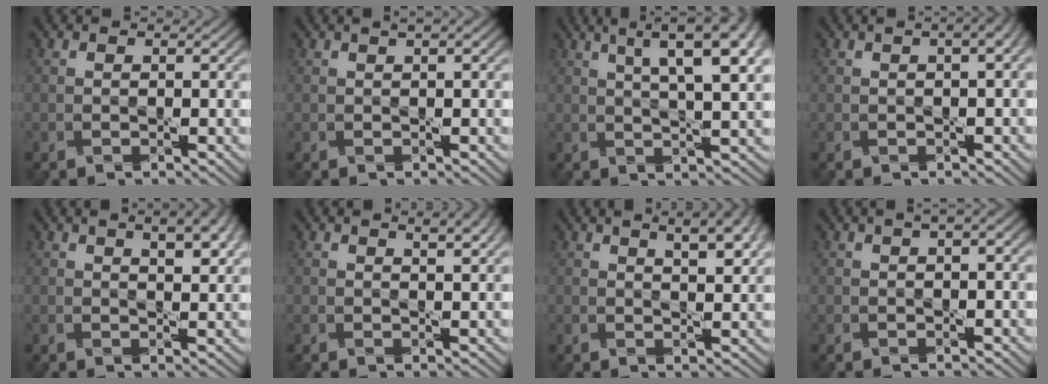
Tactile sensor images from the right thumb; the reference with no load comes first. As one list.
[{"total": 1.8, "force": [0.9, 0.3, 1.5], "torque": [-0.026, 0.004, 0.011]}, {"total": 12.3, "force": [5.7, 3.5, 10.3], "torque": [-0.138, 0.029, 0.073]}, {"total": 3.5, "force": [1.1, 1.3, 3.1], "torque": [-0.037, 0.012, 0.006]}, {"total": 5.9, "force": [2.9, 2.0, 4.7], "torque": [-0.063, 0.008, 0.039]}, {"total": 3.0, "force": [1.9, 0.7, 2.2], "torque": [-0.030, 0.002, 0.025]}, {"total": 7.0, "force": [3.6, 2.3, 5.5], "torque": [-0.066, 0.015, 0.043]}, {"total": 2.4, "force": [1.0, 0.6, 2.1], "torque": [-0.033, 0.007, 0.011]}]